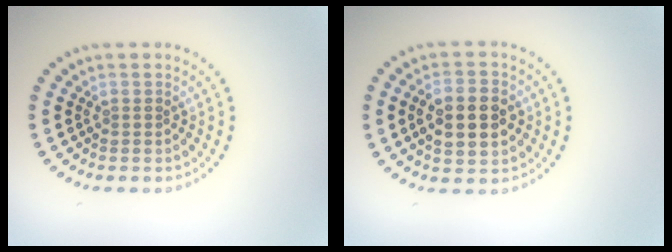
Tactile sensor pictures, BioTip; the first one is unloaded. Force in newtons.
{"total": 5.2, "press": 5.2, "slide": 0.2}